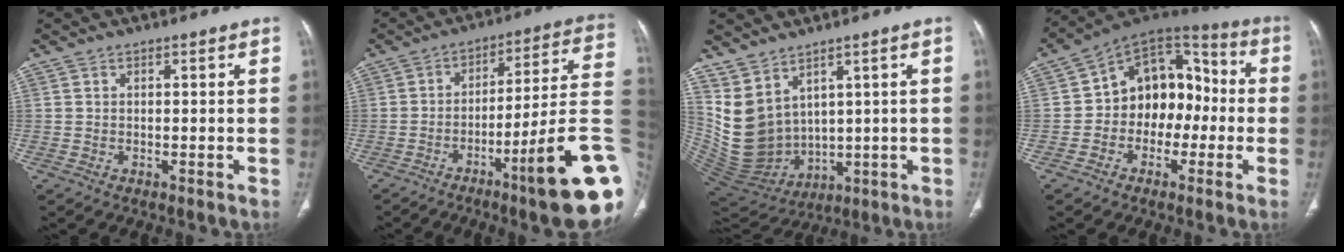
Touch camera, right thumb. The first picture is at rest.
{"total": 21.5, "force": [-7.9, 2.4, 19.8], "torque": [-0.214, 0.040, -0.114]}
{"total": 12.3, "force": [4.3, 8.8, 7.4], "torque": [-0.127, -0.030, 0.125]}
{"total": 15.0, "force": [-1.7, 11.0, 10.0], "torque": [-0.091, 0.053, -0.044]}